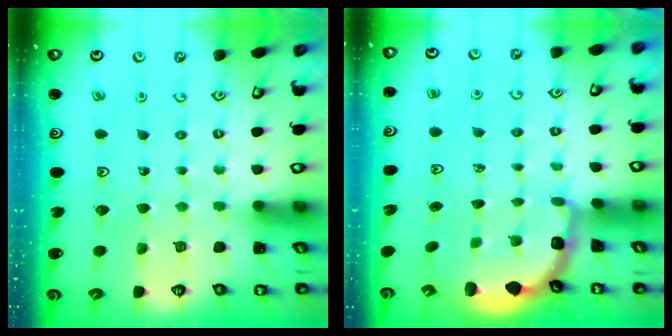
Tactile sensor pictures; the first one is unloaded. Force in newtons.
{"total": 2.9, "press": 1.9, "slide": 2.2}